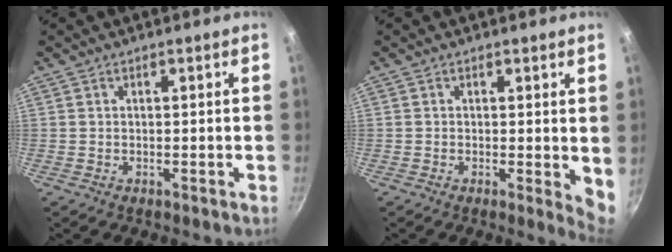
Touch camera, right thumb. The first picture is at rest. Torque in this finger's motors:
{"motor_torque": [-0.06, 0.54, 0.11, 0.01, 0.00]}